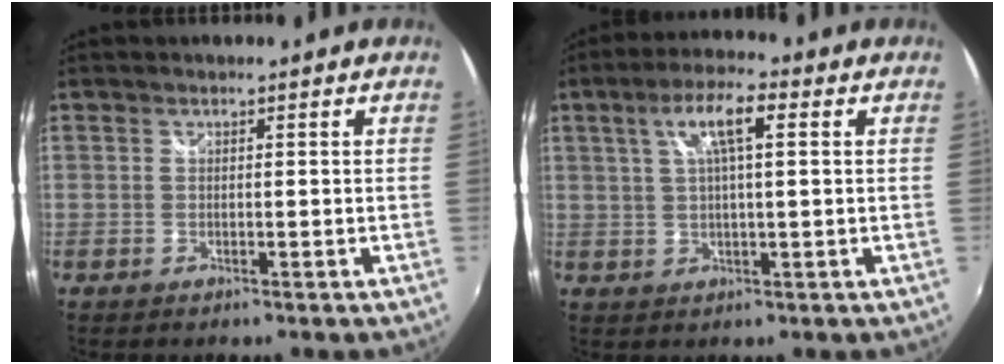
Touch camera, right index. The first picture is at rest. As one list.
[{"total": 7.7, "force": [2.6, 1.7, 7.1], "torque": [-0.131, 0.013, 0.046]}]